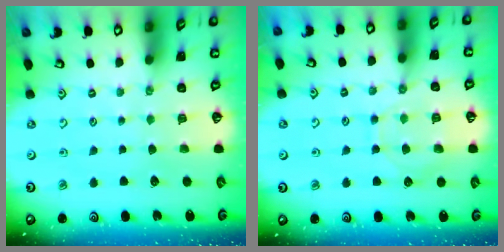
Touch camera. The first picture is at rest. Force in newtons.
{"total": 9.9, "press": 9.8, "slide": 1.2}